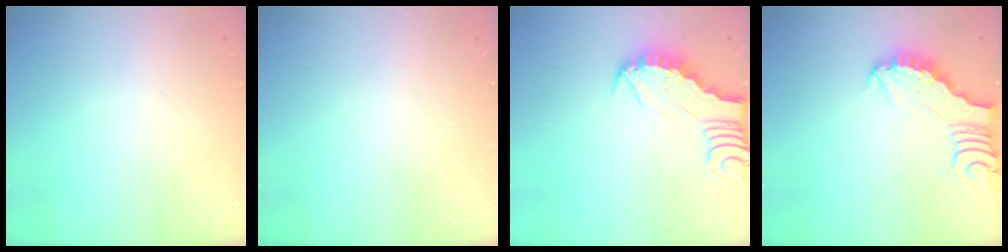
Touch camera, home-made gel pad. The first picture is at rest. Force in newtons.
{"total": 0.0}
{"total": 2.5, "press": 2.5, "slide": 0.2}
{"total": 3.2, "press": 3.2, "slide": 0.3}